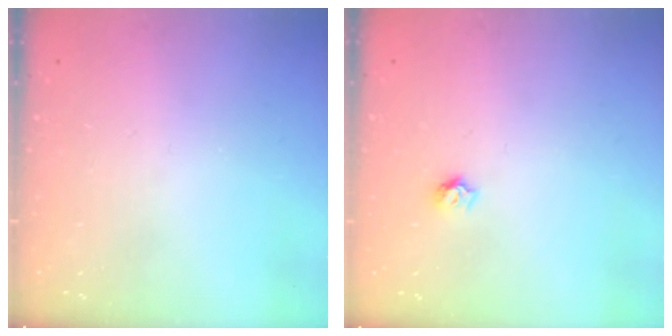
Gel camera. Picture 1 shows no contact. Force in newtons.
{"total": 5.1, "press": 5.1, "slide": 0.4}